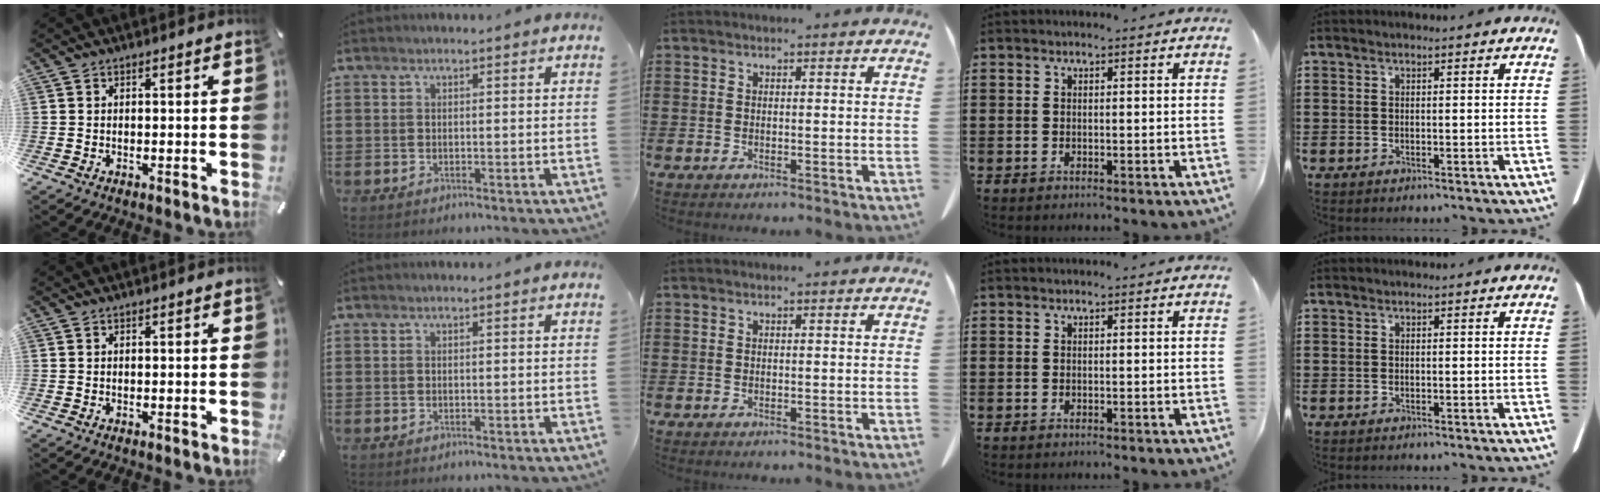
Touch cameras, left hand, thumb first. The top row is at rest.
{}